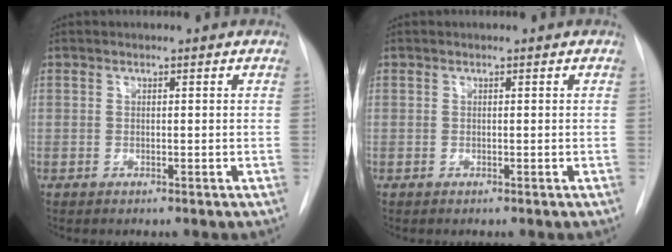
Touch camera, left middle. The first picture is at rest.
{"total": 0.0}